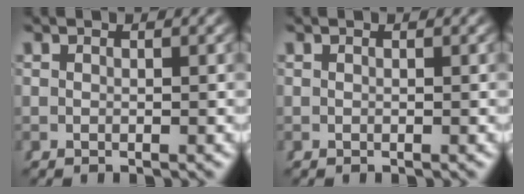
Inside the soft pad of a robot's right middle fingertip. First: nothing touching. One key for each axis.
{"total": 0.0}